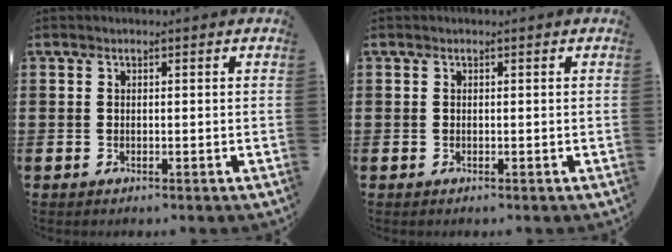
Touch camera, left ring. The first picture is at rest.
{"total": 0.0}